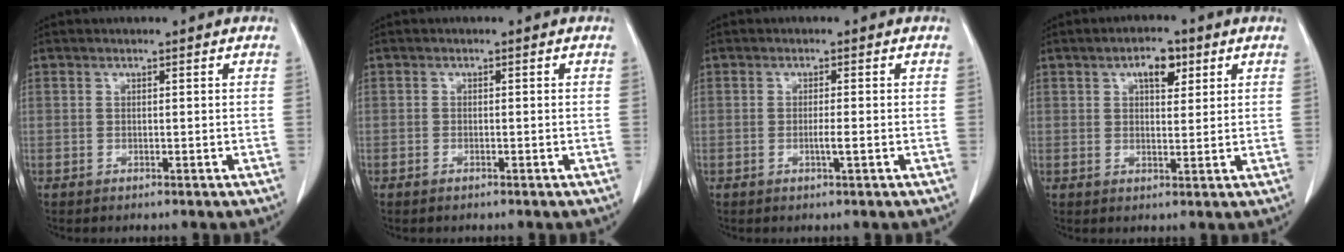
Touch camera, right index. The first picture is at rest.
{"total": 1.2, "force": [-0.7, 0.8, 0.7], "torque": [-0.014, 0.001, -0.008]}
{"total": 1.9, "force": [-0.5, 0.2, 1.8], "torque": [-0.036, 0.000, -0.009]}
{"total": 5.1, "force": [2.4, 2.5, 3.8], "torque": [-0.064, 0.008, 0.039]}